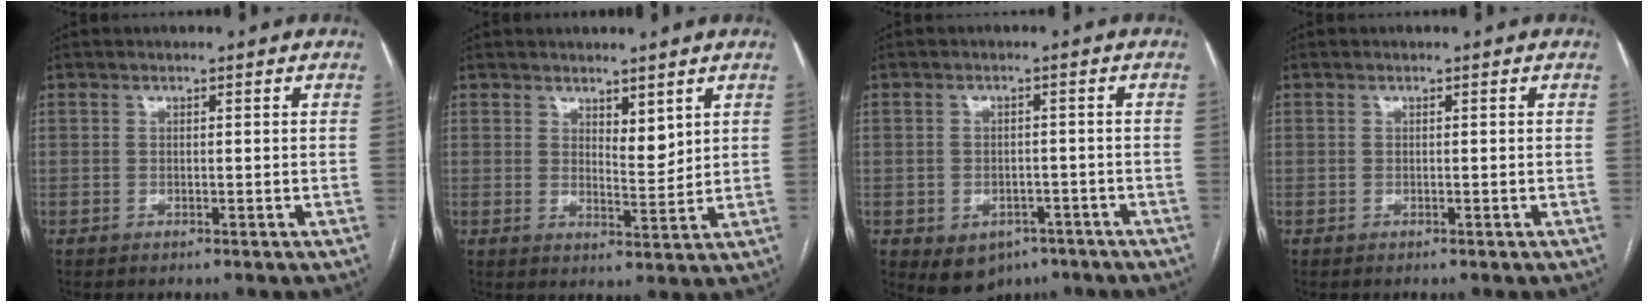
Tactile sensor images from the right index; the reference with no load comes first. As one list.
[{"total": 3.6, "force": [2.4, 1.3, 2.3], "torque": [-0.038, -0.011, 0.046]}, {"total": 6.5, "force": [-3.5, 4.9, 2.4], "torque": [-0.029, 0.010, -0.036]}, {"total": 0.0}]